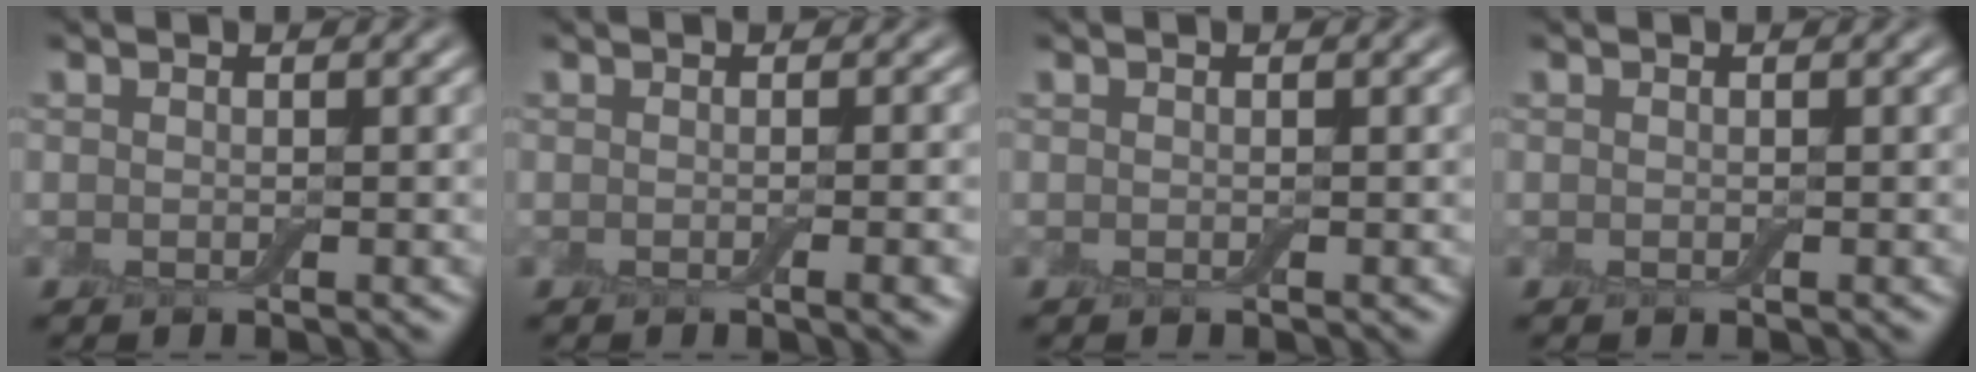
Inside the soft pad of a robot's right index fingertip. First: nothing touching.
{"total": 2.6, "force": [-0.5, 0.7, 2.5], "torque": [-0.021, 0.000, -0.007]}
{"total": 0.0}
{"total": 0.0}